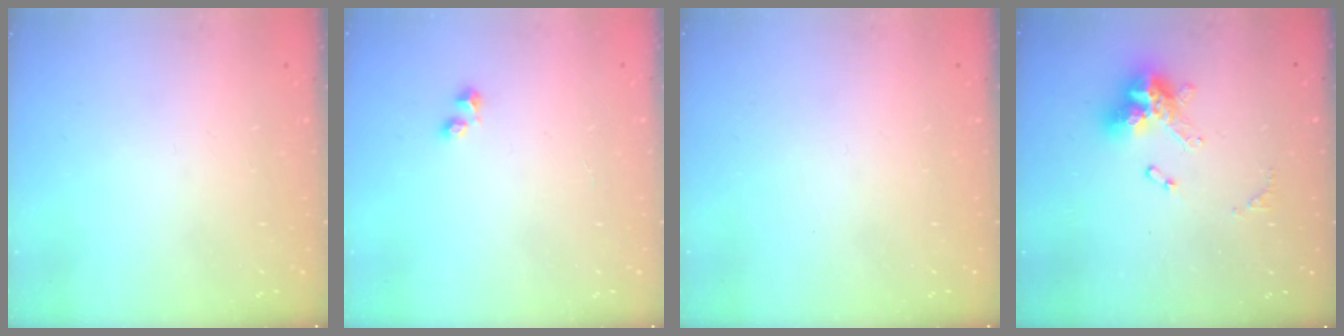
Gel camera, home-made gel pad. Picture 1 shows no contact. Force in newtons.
{"total": 1.6, "press": 1.4, "slide": 0.6}
{"total": 0.0}
{"total": 13.4, "press": 13.3, "slide": 1.2}